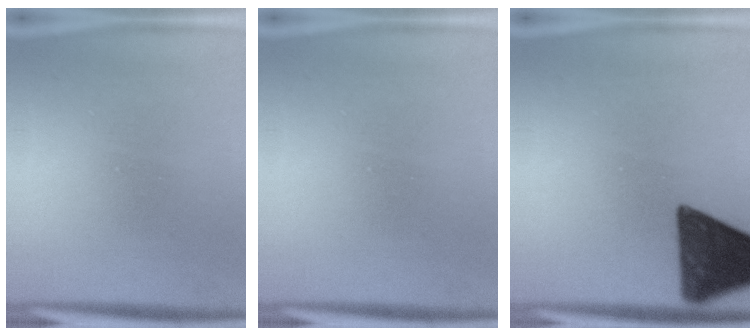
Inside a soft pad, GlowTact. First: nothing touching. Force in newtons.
{"total": 0.0}
{"total": 13.8}